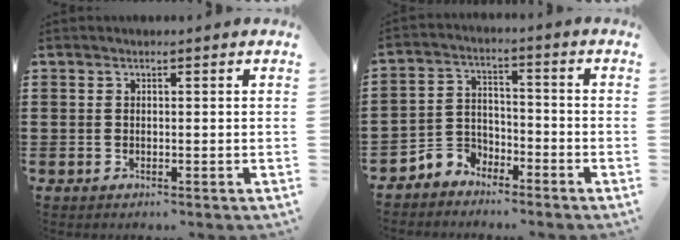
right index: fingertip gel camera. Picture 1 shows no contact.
{"total": 4.0, "force": [-3.5, 1.9, 0.0], "torque": [-0.026, -0.002, -0.079]}